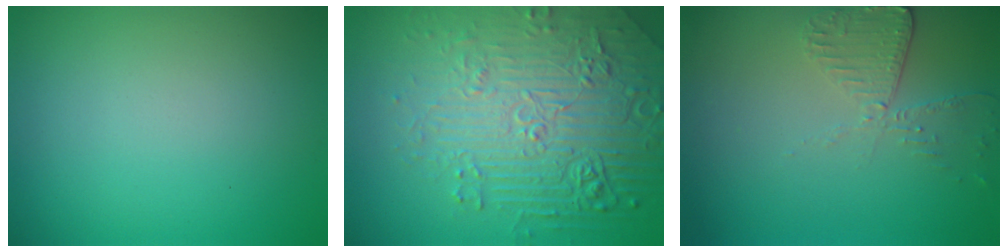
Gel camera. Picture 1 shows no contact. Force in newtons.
{"total": 8.8, "press": 6.0, "slide": 6.4}
{"total": 2.7, "press": 2.4, "slide": 1.2}